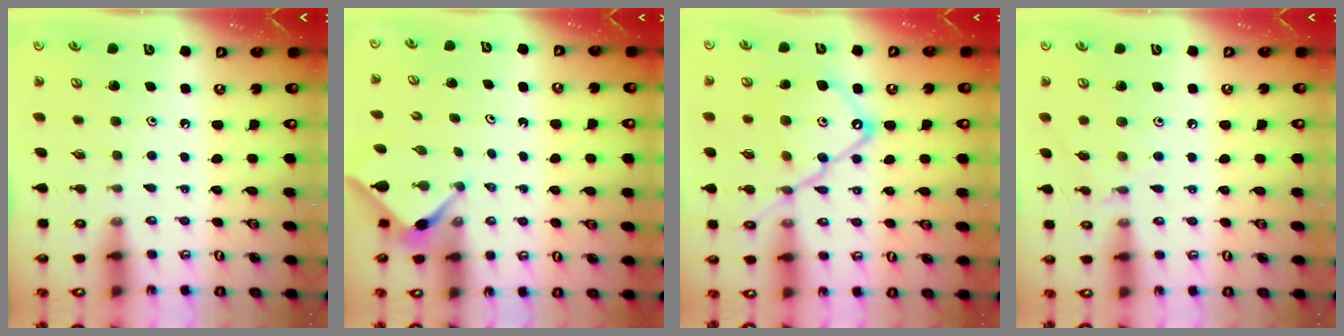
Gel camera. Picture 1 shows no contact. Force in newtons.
{"total": 3.0, "press": 3.0, "slide": 0.3}
{"total": 16.0, "press": 15.9, "slide": 1.6}
{"total": 6.2, "press": 6.1, "slide": 0.7}